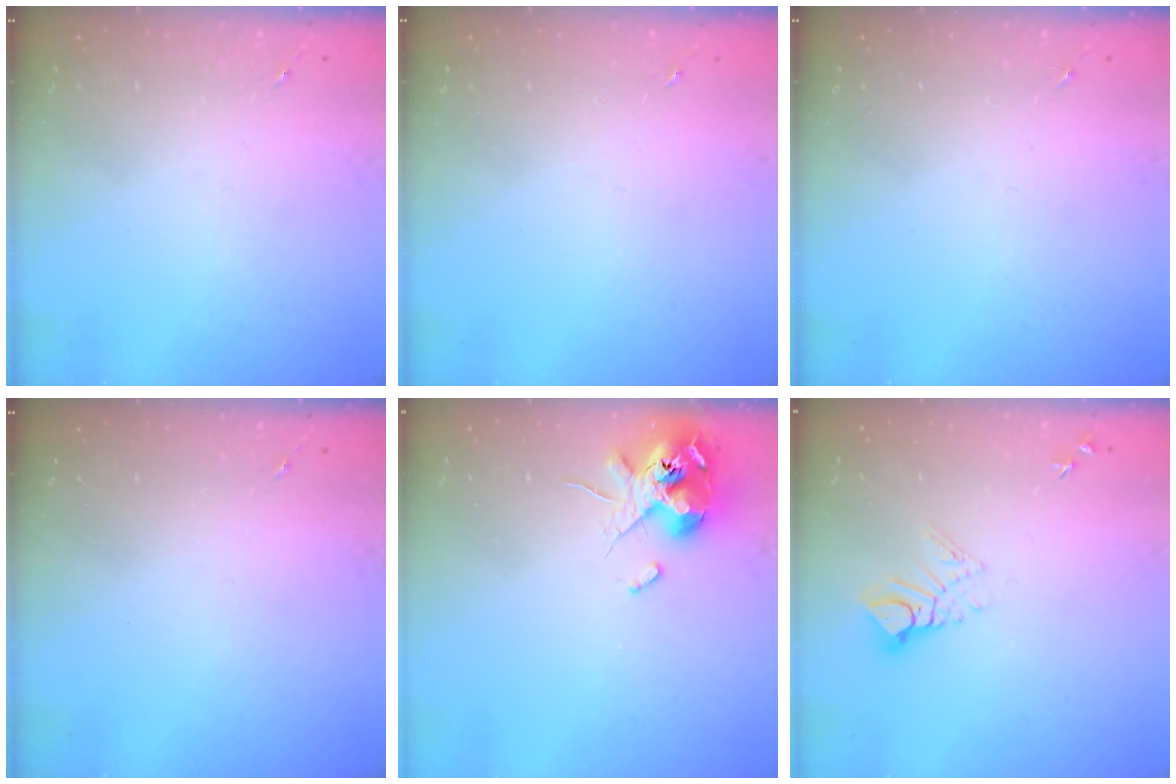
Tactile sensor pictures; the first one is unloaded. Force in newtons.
{"total": 0.0}
{"total": 0.0}
{"total": 0.0}
{"total": 12.1, "press": 11.9, "slide": 2.2}
{"total": 7.9, "press": 7.8, "slide": 0.7}